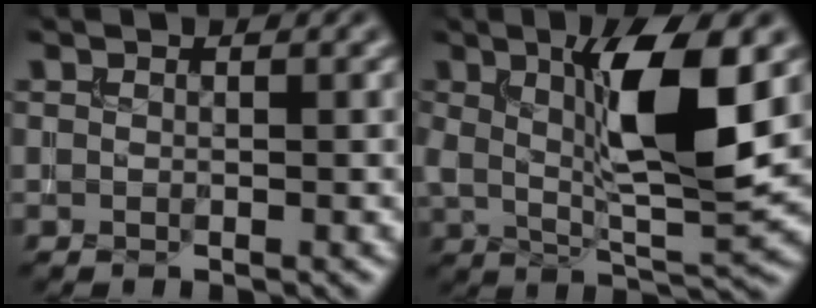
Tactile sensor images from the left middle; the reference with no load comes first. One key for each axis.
{"total": 8.8, "fx": 2.1, "fy": 2.1, "fz": 8.3, "tx": -0.141, "ty": -0.012, "tz": 0.041}